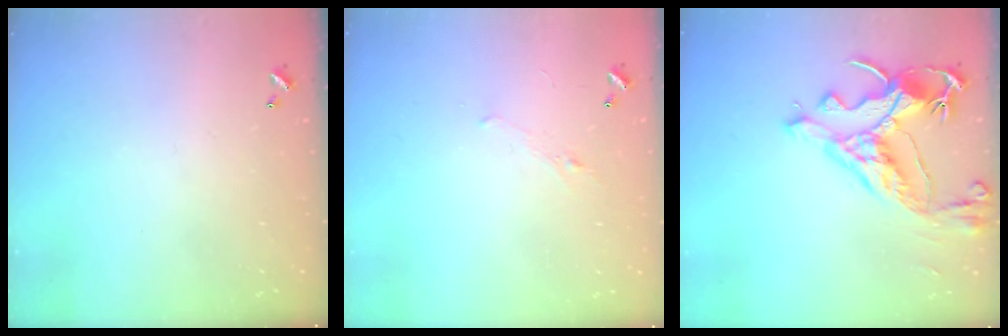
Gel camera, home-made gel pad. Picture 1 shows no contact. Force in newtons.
{"total": 0.7, "press": 0.2, "slide": 0.6}
{"total": 10.4, "press": 10.2, "slide": 2.1}